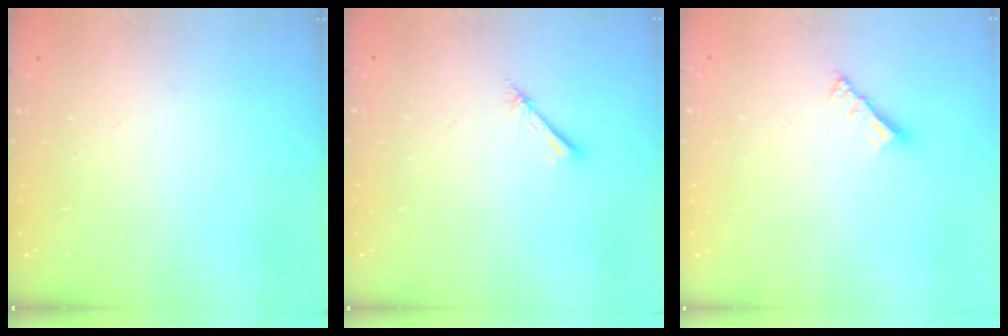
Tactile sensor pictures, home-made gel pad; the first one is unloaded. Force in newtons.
{"total": 2.3, "press": 2.3, "slide": 0.3}
{"total": 3.5, "press": 3.5, "slide": 0.2}